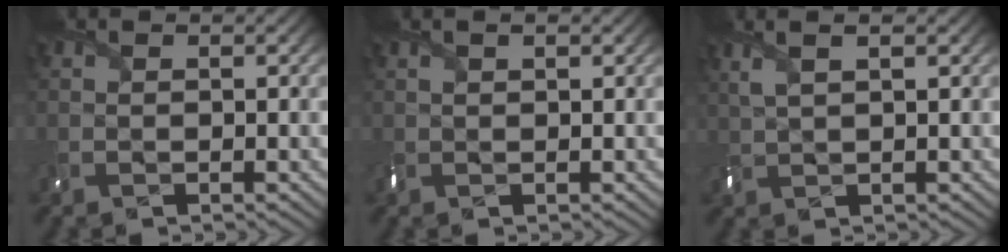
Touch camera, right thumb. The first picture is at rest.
{"total": 1.7, "force": [0.9, 0.7, 1.2], "torque": [-0.028, 0.003, 0.017]}
{"total": 3.5, "force": [1.8, 0.8, 2.9], "torque": [-0.072, 0.009, 0.041]}